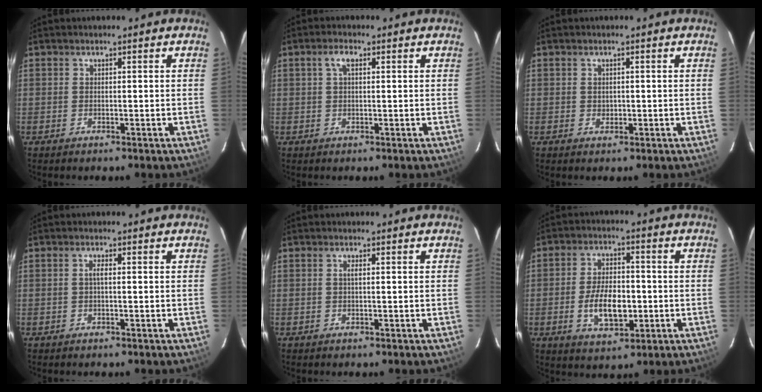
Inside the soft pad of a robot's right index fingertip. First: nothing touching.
{"total": 2.3, "force": [0.8, 1.0, 1.9], "torque": [-0.039, 0.008, 0.014]}
{"total": 1.0, "force": [0.1, 1.0, 0.3], "torque": [0.000, 0.000, 0.005]}
{"total": 1.1, "force": [0.0, 0.1, 1.1], "torque": [-0.021, 0.003, -0.003]}
{"total": 0.8, "force": [0.1, -0.1, 0.7], "torque": [-0.013, 0.002, 0.000]}
{"total": 9.4, "force": [-2.1, 4.9, 7.7], "torque": [-0.149, 0.000, -0.029]}